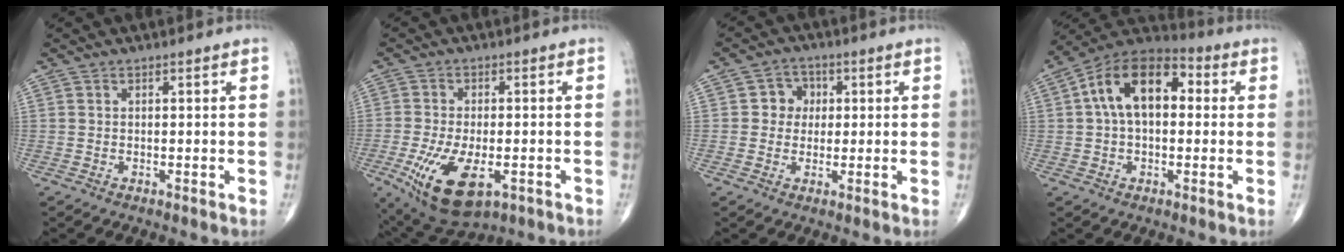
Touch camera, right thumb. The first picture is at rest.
{"total": 13.7, "force": [-5.1, 6.6, 10.9], "torque": [-0.204, -0.004, -0.072]}
{"total": 4.7, "force": [0.6, 4.3, 1.7], "torque": [0.006, 0.008, 0.001]}
{"total": 14.7, "force": [2.4, 8.7, 11.6], "torque": [-0.180, 0.038, 0.027]}